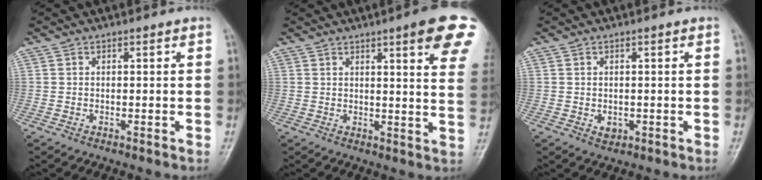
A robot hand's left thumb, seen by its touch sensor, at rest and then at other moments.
{"total": 14.2, "force": [7.9, 2.3, 11.6], "torque": [-0.122, -0.028, 0.085]}
{"total": 1.8, "force": [-0.3, 1.3, 1.2], "torque": [-0.009, -0.001, 0.000]}